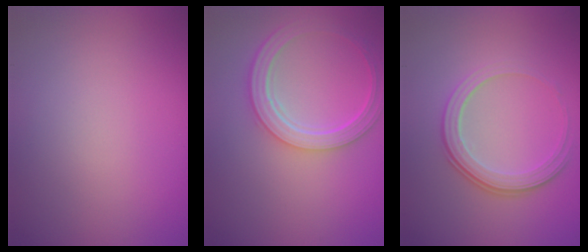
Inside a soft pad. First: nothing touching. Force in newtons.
{"total": 5.0, "press": 3.9, "slide": 3.1}
{"total": 3.5, "press": 2.6, "slide": 2.4}